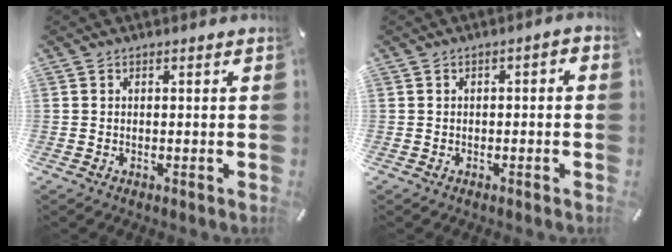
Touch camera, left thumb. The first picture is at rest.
{"total": 2.0, "force": [-1.3, 0.8, 1.3], "torque": [-0.022, 0.008, -0.025]}